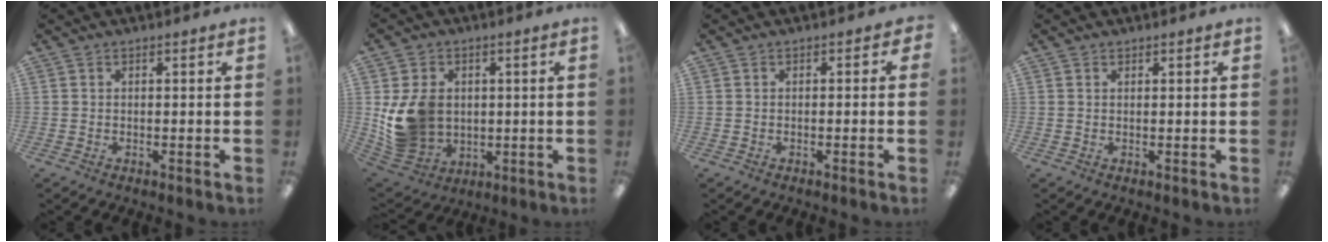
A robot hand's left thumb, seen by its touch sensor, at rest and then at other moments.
{"total": 12.2, "force": [1.0, 10.4, 6.3], "torque": [-0.142, 0.002, 0.026]}
{"total": 1.0, "force": [-0.7, 0.7, 0.2], "torque": [-0.002, 0.005, -0.014]}
{"total": 0.6, "force": [0.5, 0.3, 0.0], "torque": [-0.001, 0.001, 0.010]}